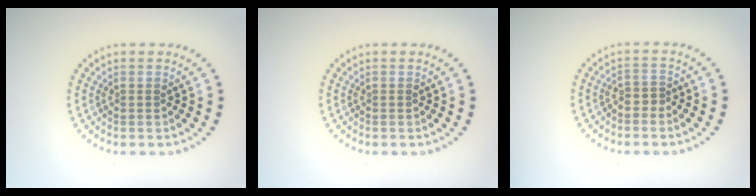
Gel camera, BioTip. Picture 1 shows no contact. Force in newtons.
{"total": 0.0}
{"total": 0.8, "press": 0.7, "slide": 0.5}